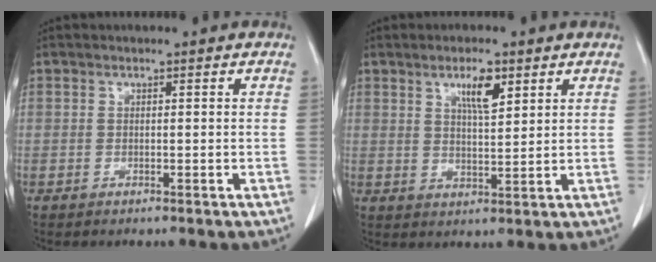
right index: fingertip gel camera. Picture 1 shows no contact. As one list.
[{"total": 5.1, "force": [2.8, 1.2, 4.1], "torque": [-0.073, -0.001, 0.048]}]